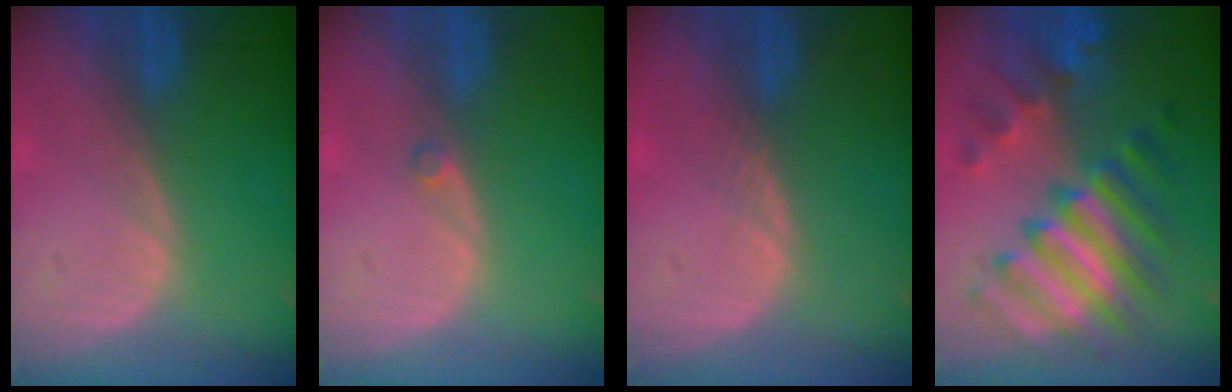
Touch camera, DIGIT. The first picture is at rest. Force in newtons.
{"total": 0.7, "press": 0.7, "slide": 0.1}
{"total": 1.0, "press": 0.8, "slide": 0.5}
{"total": 11.6, "press": 11.6, "slide": 1.2}